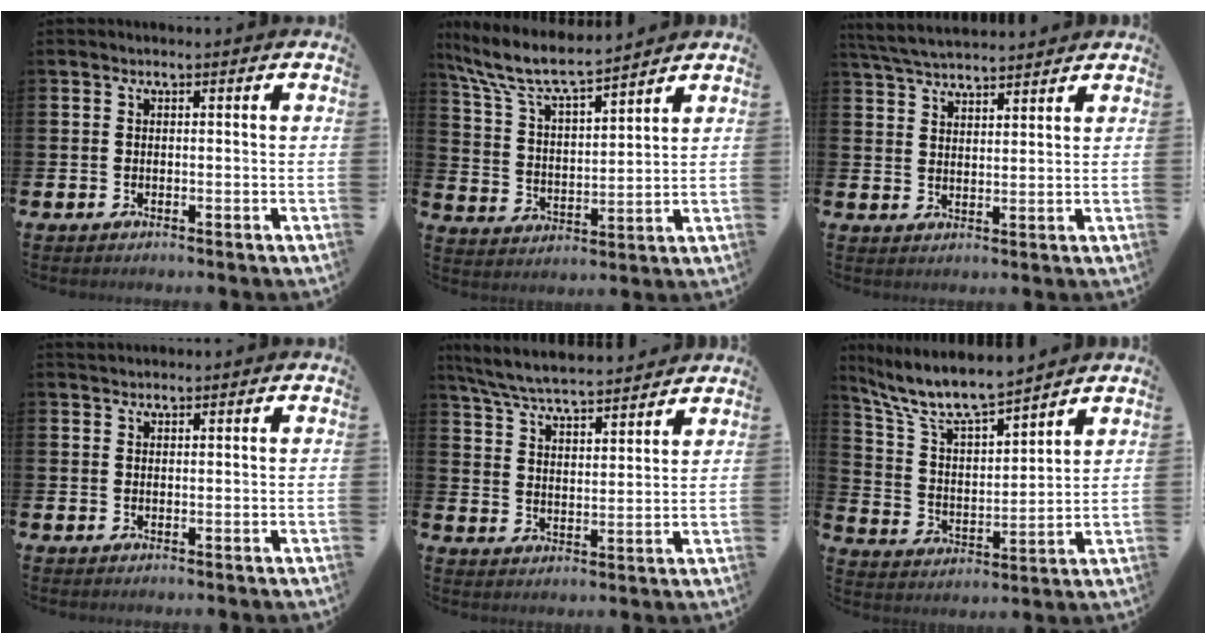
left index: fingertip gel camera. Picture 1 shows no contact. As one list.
[{"total": 8.3, "force": [7.6, 1.1, 3.2], "torque": [-0.098, -0.046, 0.132]}, {"total": 4.9, "force": [4.8, 0.6, 0.8], "torque": [-0.037, -0.020, 0.088]}, {"total": 1.2, "force": [1.2, 0.3, 0.0], "torque": [0.008, 0.001, 0.020]}, {"total": 6.7, "force": [6.5, 0.6, 1.6], "torque": [-0.062, -0.040, 0.114]}, {"total": 9.0, "force": [8.2, 1.7, 3.3], "torque": [-0.103, -0.048, 0.148]}]